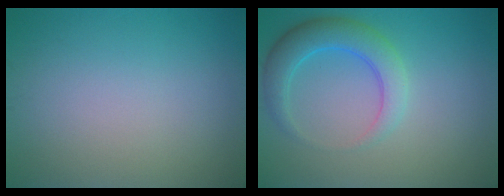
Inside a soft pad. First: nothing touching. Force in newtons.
{"total": 4.3, "press": 4.3, "slide": 0.2}